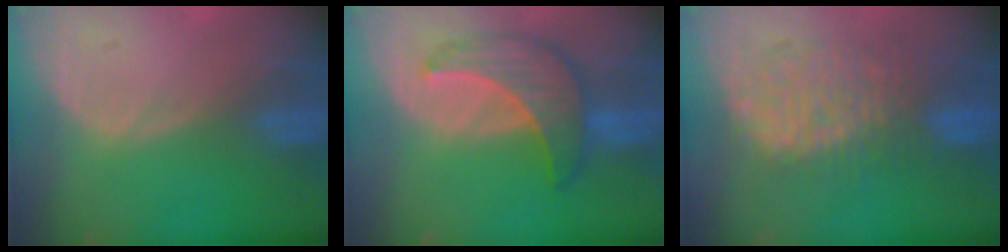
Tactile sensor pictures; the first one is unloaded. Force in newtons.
{"total": 7.7, "press": 7.7, "slide": 0.4}
{"total": 9.6, "press": 9.3, "slide": 2.3}